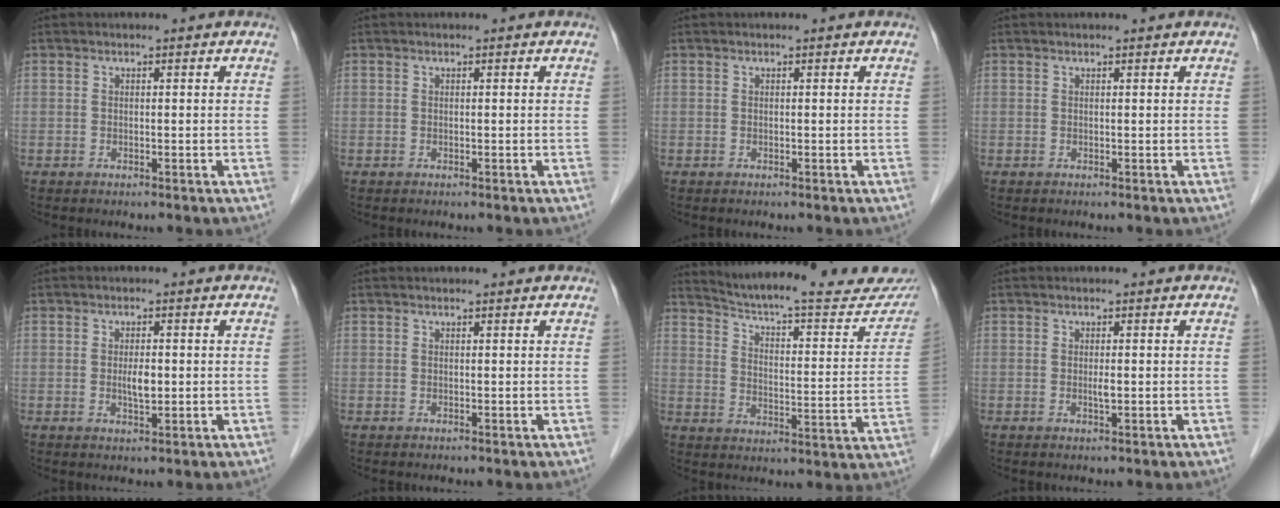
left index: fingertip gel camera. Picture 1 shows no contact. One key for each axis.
{"total": 0.0}
{"total": 0.0}
{"total": 0.6, "fx": 0.5, "fy": 0.0, "fz": 0.2, "tx": -0.006, "ty": 0.002, "tz": 0.009}
{"total": 2.5, "fx": 0.0, "fy": 0.8, "fz": 2.4, "tx": -0.046, "ty": -0.002, "tz": 0.002}
{"total": 1.1, "fx": 1.1, "fy": 0.0, "fz": 0.1, "tx": -0.011, "ty": 0.006, "tz": 0.013}
{"total": 24.3, "fx": 22.6, "fy": 3.4, "fz": 8.3, "tx": -0.118, "ty": -0.059, "tz": 0.287}
{"total": 1.0, "fx": 0.0, "fy": 0.1, "fz": 1.0, "tx": -0.019, "ty": -0.003, "tz": 0.001}